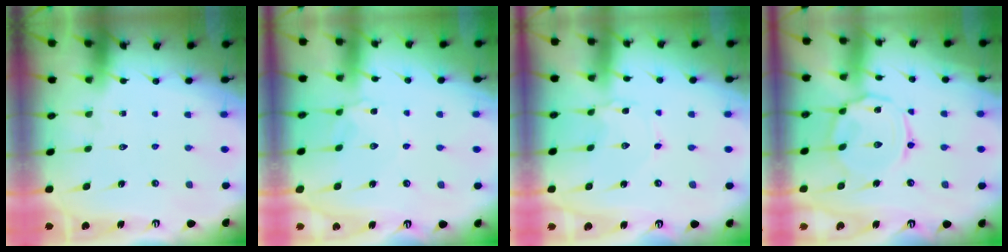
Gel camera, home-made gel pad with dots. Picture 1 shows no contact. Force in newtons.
{"total": 2.0, "press": 1.9, "slide": 0.3}
{"total": 2.0, "press": 2.0, "slide": 0.4}
{"total": 9.0, "press": 9.0, "slide": 0.8}